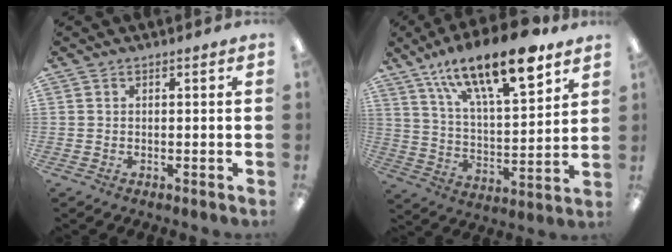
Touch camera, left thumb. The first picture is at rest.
{"total": 20.6, "force": [14.3, 6.4, 13.3], "torque": [-0.209, -0.085, 0.236]}